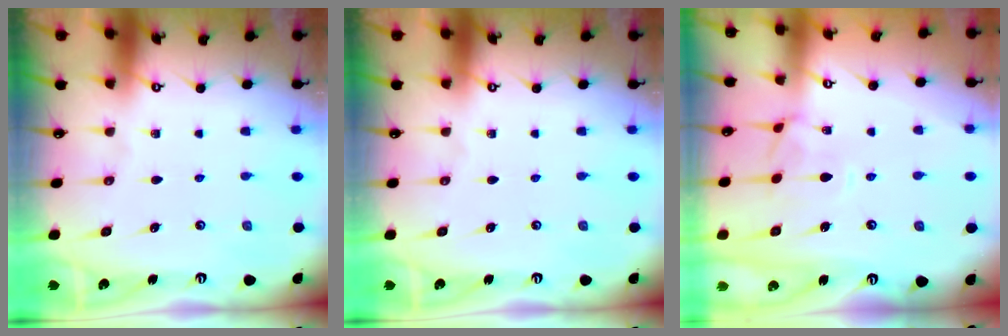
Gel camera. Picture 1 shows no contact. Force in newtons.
{"total": 0.0}
{"total": 2.2, "press": 2.1, "slide": 0.5}